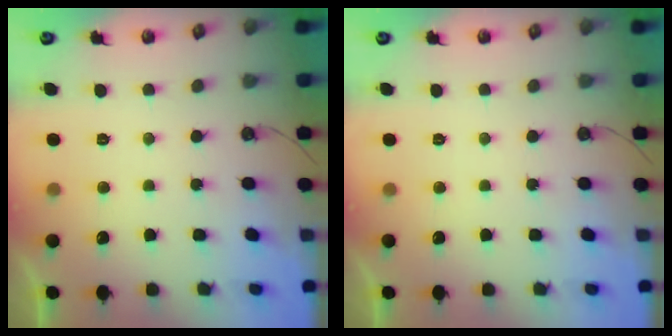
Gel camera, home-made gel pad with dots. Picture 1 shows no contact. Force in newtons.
{"total": 0.0}